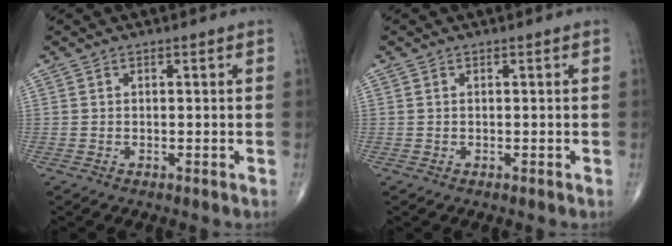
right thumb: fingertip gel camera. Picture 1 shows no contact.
{"total": 0.0}